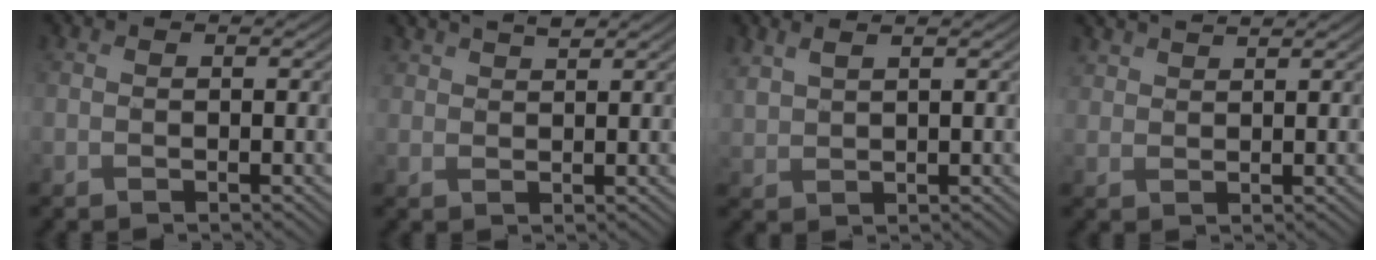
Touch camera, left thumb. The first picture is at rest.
{"total": 2.6, "force": [2.2, 0.8, 1.1], "torque": [-0.024, 0.006, 0.048]}
{"total": 2.8, "force": [2.2, 0.7, 1.6], "torque": [-0.045, 0.004, 0.051]}
{"total": 3.0, "force": [2.7, 0.7, 0.9], "torque": [-0.022, 0.007, 0.061]}